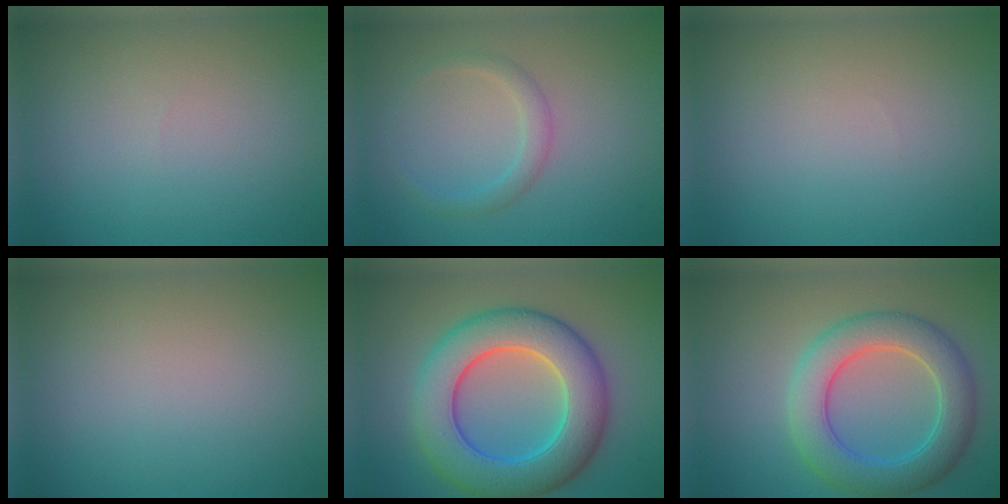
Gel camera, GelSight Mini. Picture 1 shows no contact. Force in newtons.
{"total": 1.7, "press": 1.7, "slide": 0.1}
{"total": 0.0}
{"total": 0.0}
{"total": 9.9, "press": 9.8, "slide": 0.3}
{"total": 6.3, "press": 6.3, "slide": 0.6}